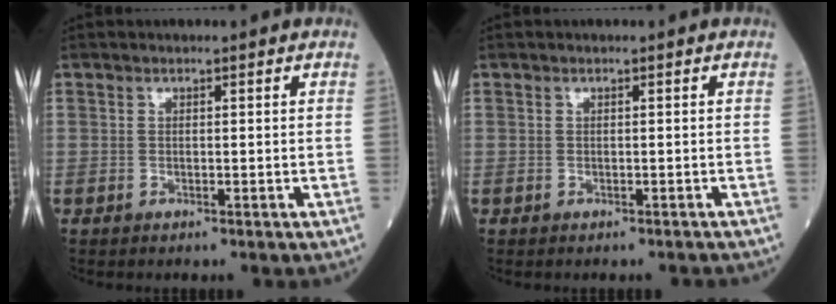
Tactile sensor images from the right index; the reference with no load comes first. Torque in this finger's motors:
{"motor_torque": [-0.37, 0.02, 0.04, 0.03]}